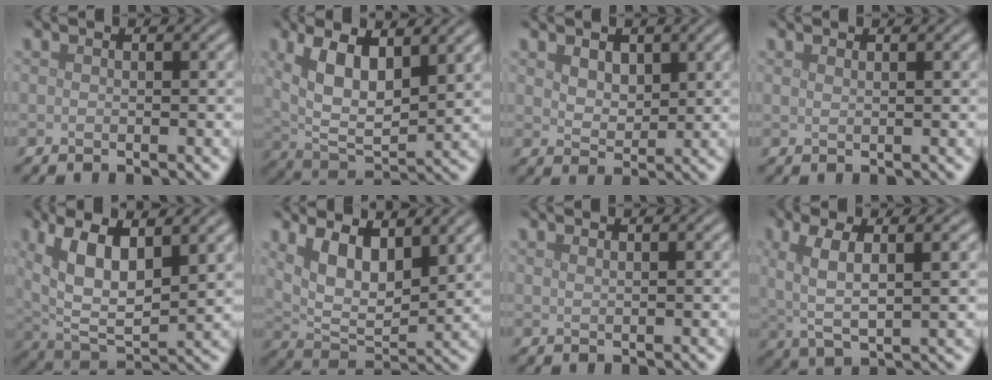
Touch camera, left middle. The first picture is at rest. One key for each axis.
{"total": 8.3, "fx": 3.0, "fy": 3.7, "fz": 6.8, "tx": -0.142, "ty": -0.002, "tz": 0.054}
{"total": 2.4, "fx": 1.3, "fy": 1.5, "fz": 1.3, "tx": -0.031, "ty": -0.004, "tz": 0.025}
{"total": 0.6, "fx": 0.5, "fy": 0.1, "fz": 0.3, "tx": -0.003, "ty": 0.001, "tz": 0.010}
{"total": 9.7, "fx": 3.9, "fy": 4.4, "fz": 7.7, "tx": -0.160, "ty": -0.002, "tz": 0.069}
{"total": 6.8, "fx": 3.1, "fy": 3.1, "fz": 5.2, "tx": -0.103, "ty": -0.010, "tz": 0.058}
{"total": 0.6, "fx": 0.5, "fy": 0.1, "fz": 0.3, "tx": -0.003, "ty": 0.001, "tz": 0.010}
{"total": 5.0, "fx": 1.3, "fy": 1.6, "fz": 4.6, "tx": -0.094, "ty": -0.001, "tz": 0.025}